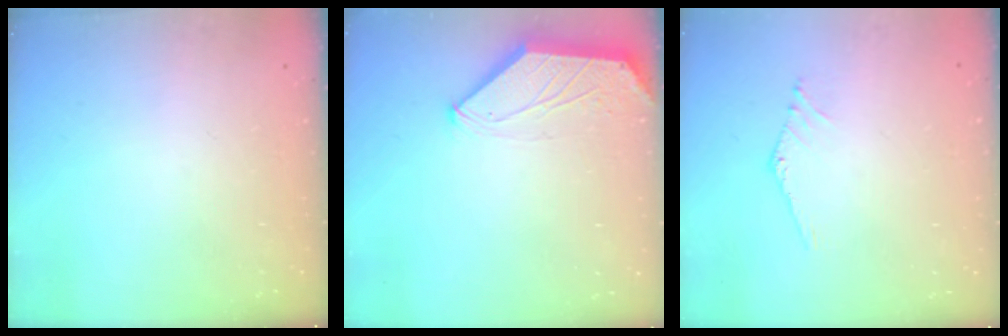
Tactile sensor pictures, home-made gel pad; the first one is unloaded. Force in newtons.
{"total": 1.3, "press": 1.3, "slide": 0.3}
{"total": 0.8, "press": 0.7, "slide": 0.1}